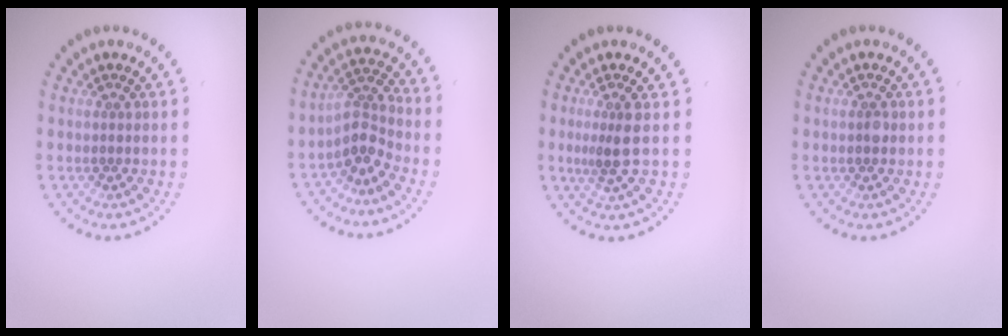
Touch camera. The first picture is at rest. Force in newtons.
{"total": 2.9, "press": 2.2, "slide": 1.9}
{"total": 2.4, "press": 1.8, "slide": 1.5}
{"total": 1.0, "press": 1.0, "slide": 0.1}